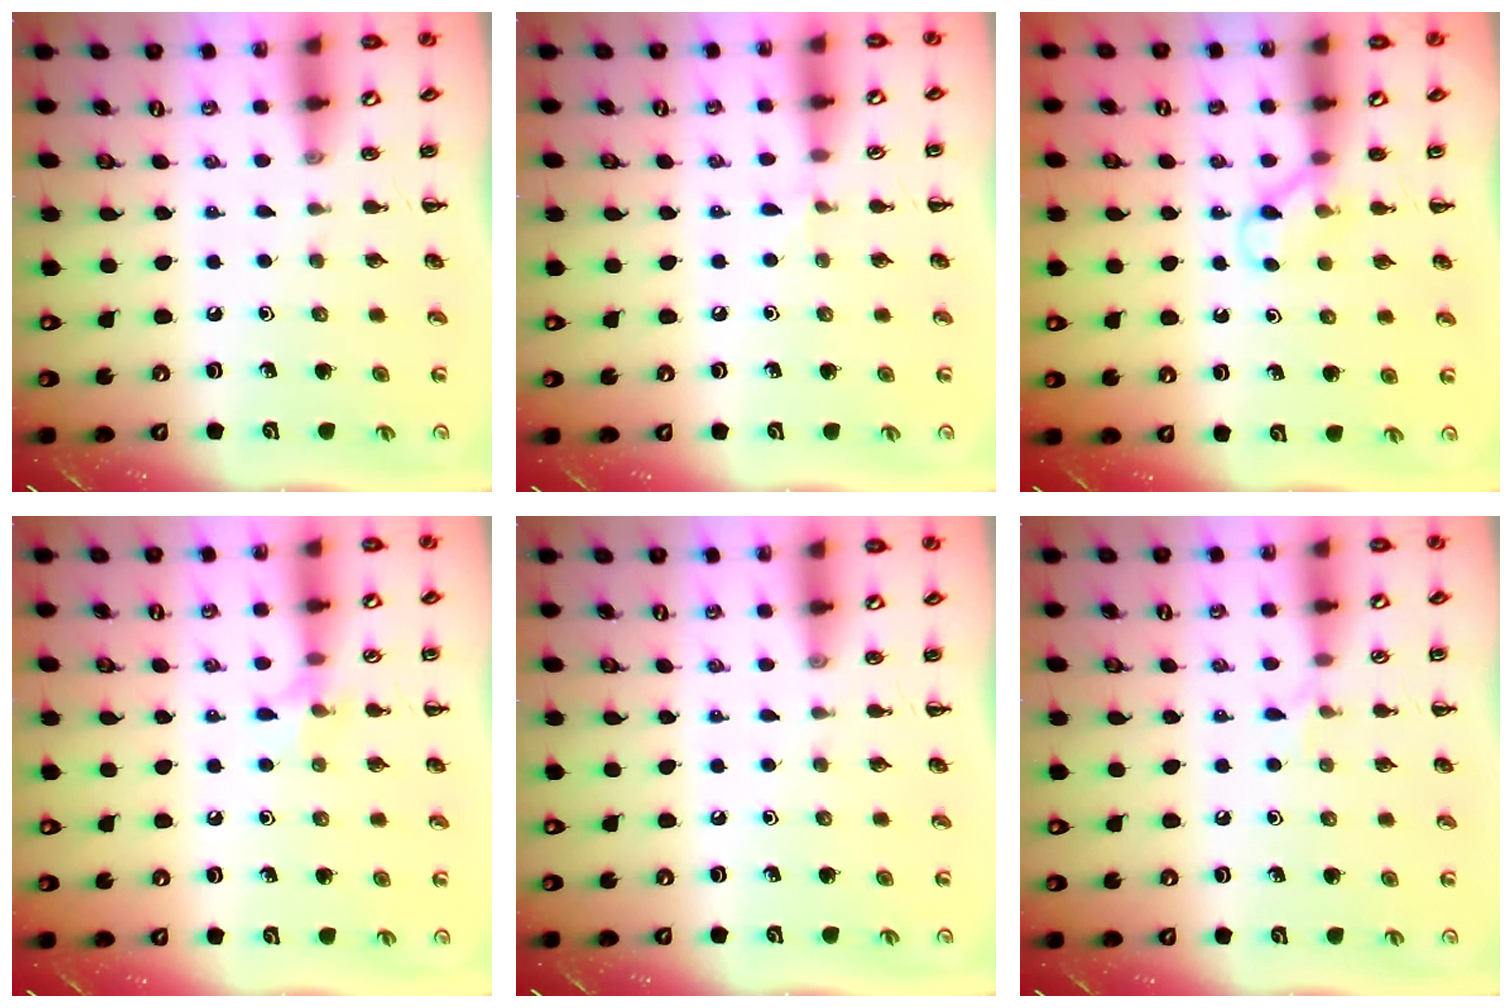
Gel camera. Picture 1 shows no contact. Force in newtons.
{"total": 3.6, "press": 3.4, "slide": 1.3}
{"total": 4.1, "press": 4.0, "slide": 1.2}
{"total": 6.3, "press": 6.1, "slide": 1.5}
{"total": 0.0}
{"total": 4.5, "press": 4.2, "slide": 1.5}